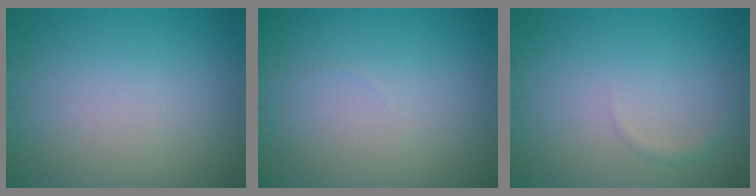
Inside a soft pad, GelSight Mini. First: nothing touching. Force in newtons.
{"total": 0.0}
{"total": 0.8, "press": 0.8, "slide": 0.0}